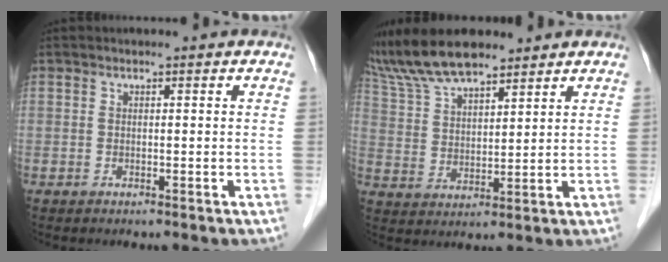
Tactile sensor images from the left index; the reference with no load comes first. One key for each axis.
{"total": 13.4, "fx": 11.5, "fy": 3.4, "fz": 5.9, "tx": -0.131, "ty": 0.026, "tz": 0.225}